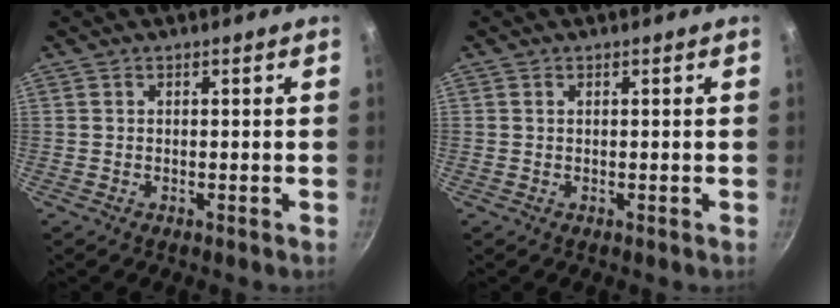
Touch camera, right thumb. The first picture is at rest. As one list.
[{"total": 0.0}]